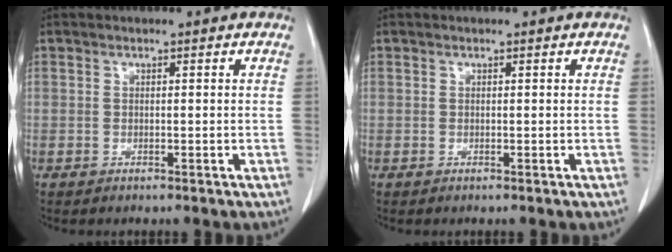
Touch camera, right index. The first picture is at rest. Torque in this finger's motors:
{"motor_torque": [-0.04, -0.01, 0.03, 0.02]}